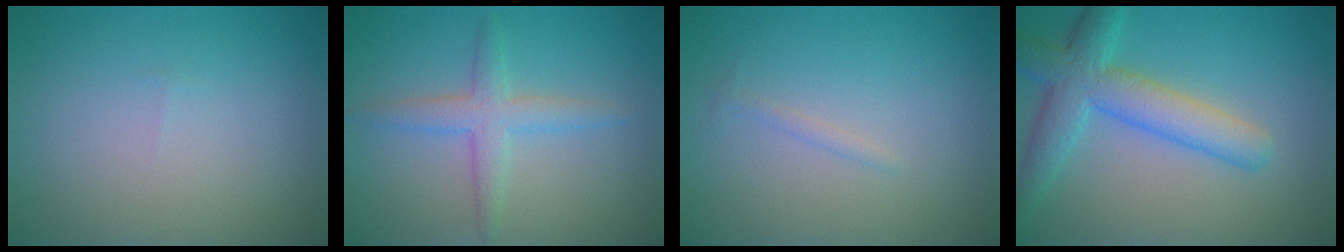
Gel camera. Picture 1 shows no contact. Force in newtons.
{"total": 2.9, "press": 2.9, "slide": 0.1}
{"total": 0.6, "press": 0.6, "slide": 0.0}
{"total": 5.8, "press": 5.8, "slide": 0.4}